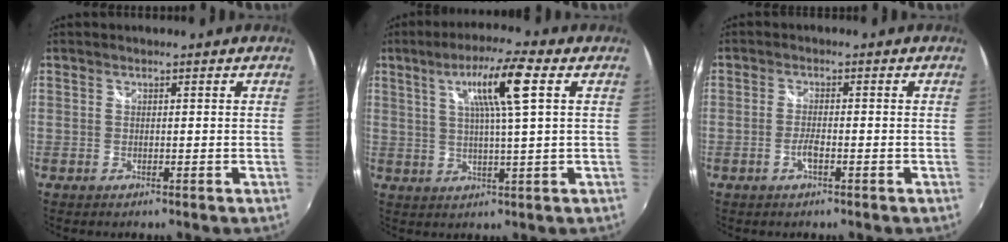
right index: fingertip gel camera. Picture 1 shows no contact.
{"total": 9.9, "force": [3.5, 0.1, 9.2], "torque": [-0.161, 0.010, 0.060]}
{"total": 2.3, "force": [-1.1, 0.3, 2.0], "torque": [-0.046, -0.001, -0.022]}